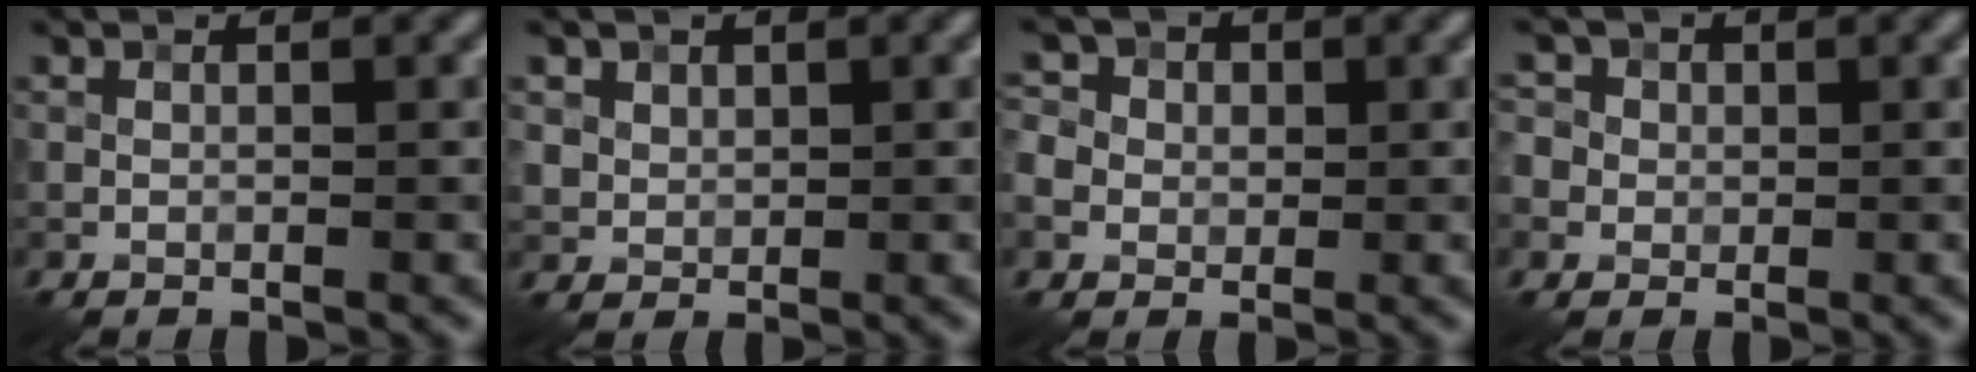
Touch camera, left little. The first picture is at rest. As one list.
[{"total": 2.0, "force": [1.1, 1.6, 0.5], "torque": [-0.012, -0.010, 0.035]}, {"total": 5.7, "force": [0.7, 5.2, 2.0], "torque": [-0.041, 0.036, -0.013]}, {"total": 4.9, "force": [1.1, 4.5, 1.7], "torque": [-0.027, 0.036, -0.007]}]